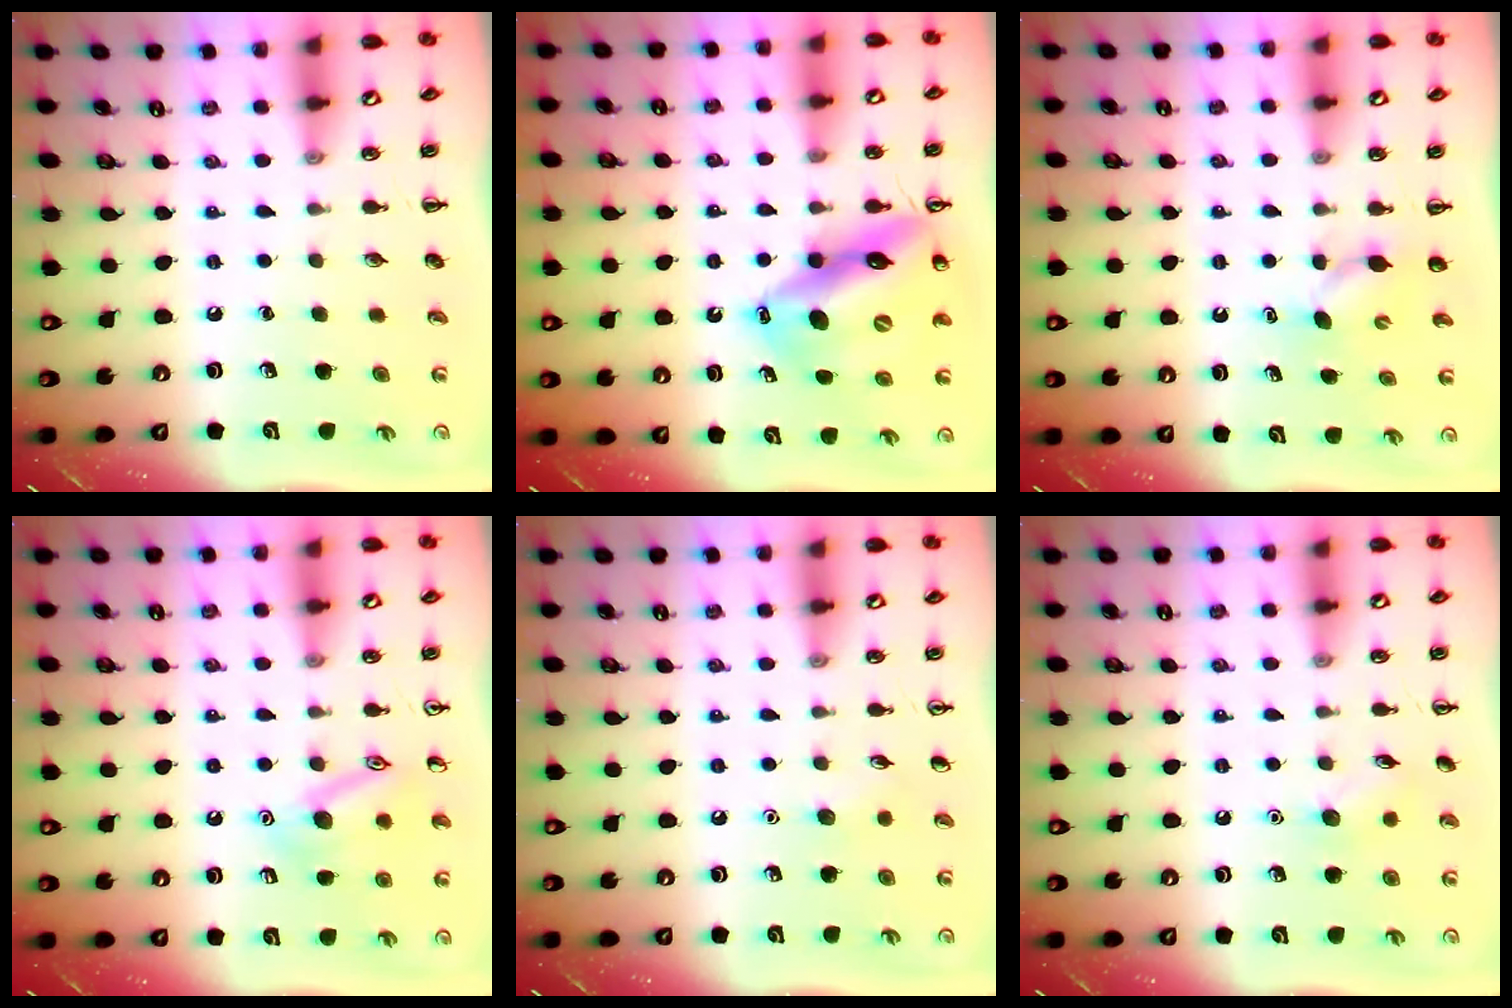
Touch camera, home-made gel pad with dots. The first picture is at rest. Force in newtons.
{"total": 16.1, "press": 15.4, "slide": 4.5}
{"total": 3.7, "press": 3.6, "slide": 1.0}
{"total": 12.2, "press": 12.2, "slide": 0.8}
{"total": 4.3, "press": 4.1, "slide": 1.3}
{"total": 6.0, "press": 5.8, "slide": 1.5}